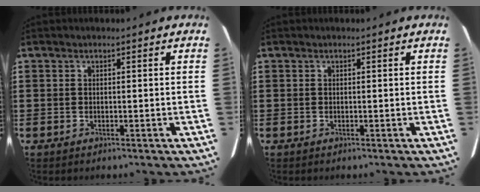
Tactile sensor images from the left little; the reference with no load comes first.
{"total": 0.0}